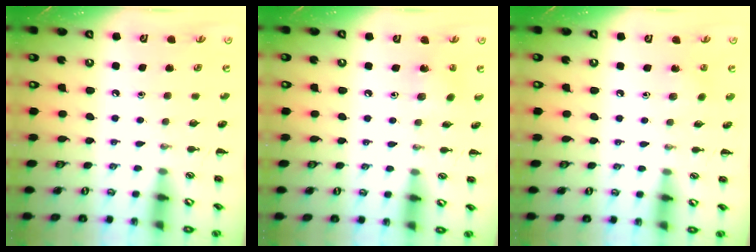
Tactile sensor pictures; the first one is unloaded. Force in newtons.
{"total": 3.0, "press": 2.8, "slide": 1.0}
{"total": 3.9, "press": 3.7, "slide": 1.3}